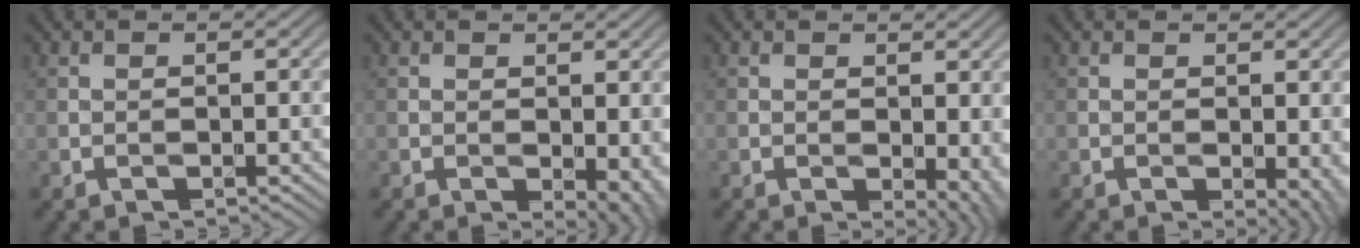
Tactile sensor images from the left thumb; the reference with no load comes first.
{"total": 3.8, "force": [-0.6, 1.9, 3.2], "torque": [-0.037, -0.010, -0.005]}
{"total": 4.2, "force": [-0.4, 2.0, 3.6], "torque": [-0.041, -0.008, -0.002]}
{"total": 3.1, "force": [-0.5, 1.5, 2.7], "torque": [-0.029, -0.009, -0.005]}